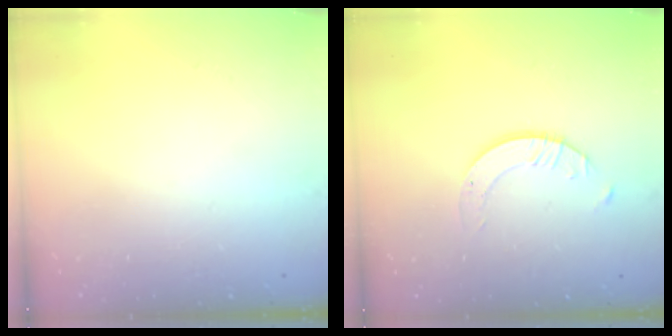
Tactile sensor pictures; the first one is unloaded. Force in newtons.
{"total": 2.3, "press": 2.3, "slide": 0.2}